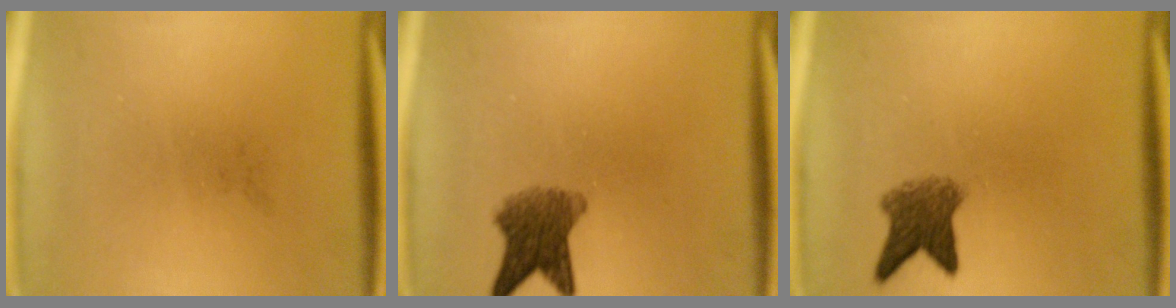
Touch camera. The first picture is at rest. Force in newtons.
{"total": 6.0}
{"total": 4.7}